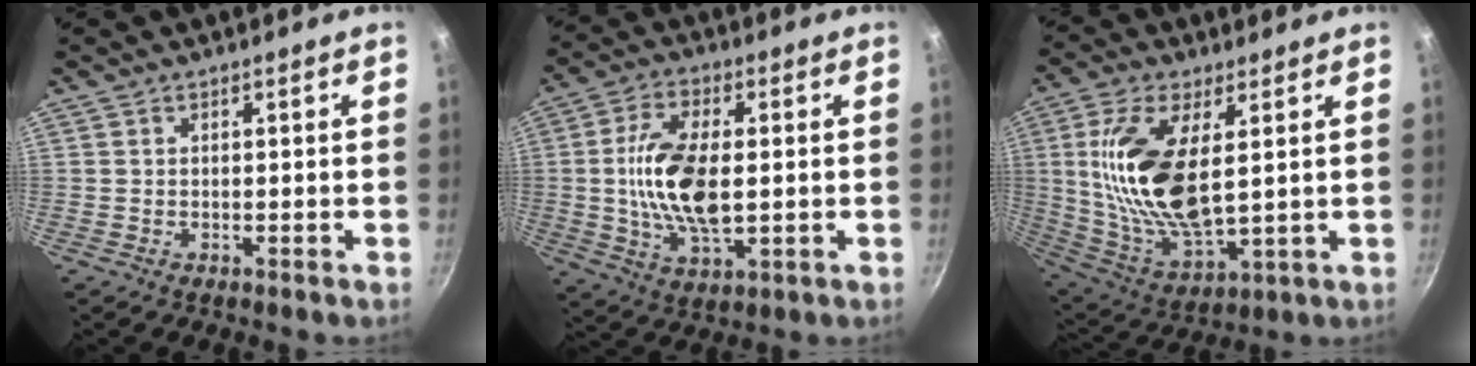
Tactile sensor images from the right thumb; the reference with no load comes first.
{"total": 14.2, "force": [0.2, 6.7, 12.5], "torque": [-0.239, -0.004, 0.004]}
{"total": 18.6, "force": [3.0, 8.2, 16.4], "torque": [-0.330, -0.022, 0.068]}